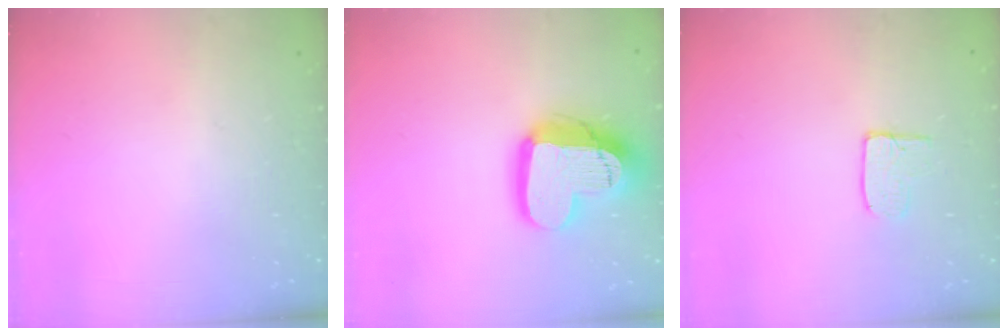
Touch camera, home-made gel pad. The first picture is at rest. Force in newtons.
{"total": 17.1, "press": 17.0, "slide": 1.5}
{"total": 5.2, "press": 5.2, "slide": 0.5}